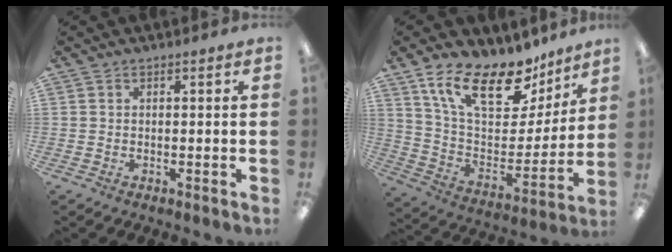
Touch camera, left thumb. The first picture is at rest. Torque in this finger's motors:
{"motor_torque": [0.41, 0.39, 1.35, -1.43, 0.11]}